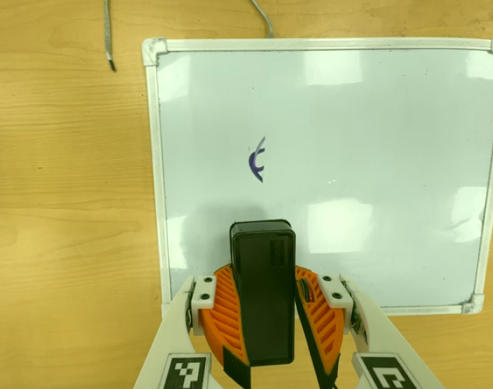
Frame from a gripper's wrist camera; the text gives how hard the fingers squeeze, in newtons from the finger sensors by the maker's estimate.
{"total": 10.7, "left": 10.6, "right": 10.7}